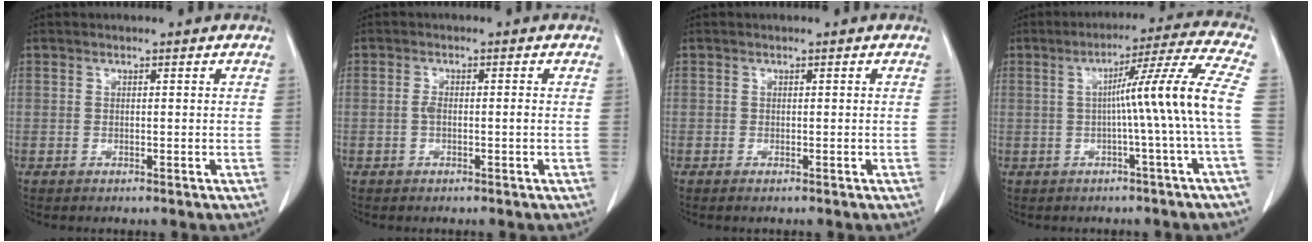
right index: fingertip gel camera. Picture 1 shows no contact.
{"total": 1.6, "force": [-0.3, 0.4, 1.5], "torque": [-0.025, 0.003, -0.002]}
{"total": 0.6, "force": [-0.4, -0.2, 0.4], "torque": [-0.008, -0.002, -0.005]}
{"total": 11.2, "force": [-0.5, -2.9, 10.8], "torque": [-0.152, 0.014, -0.002]}